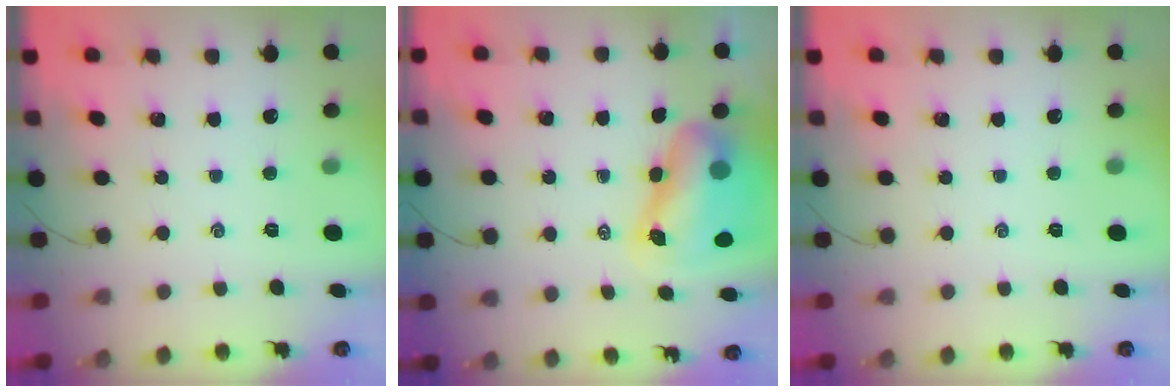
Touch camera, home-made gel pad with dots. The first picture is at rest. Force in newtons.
{"total": 10.9, "press": 10.5, "slide": 3.0}
{"total": 0.0}